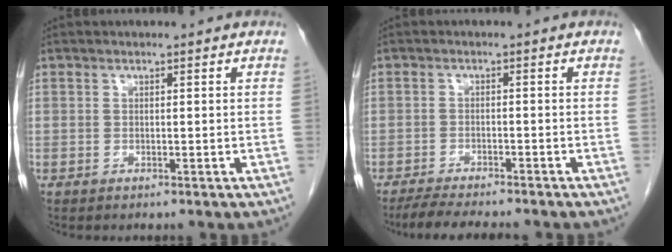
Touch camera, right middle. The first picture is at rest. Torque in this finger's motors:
{"motor_torque": [0.27, -0.17, 0.06, 0.02]}